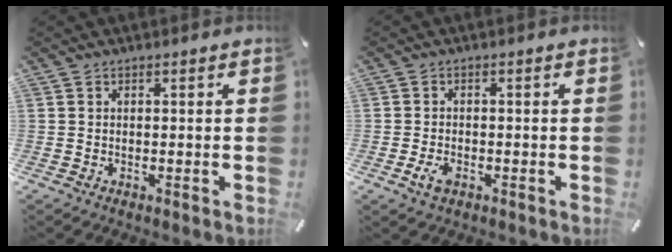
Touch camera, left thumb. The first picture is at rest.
{"total": 2.8, "force": [-1.1, 1.6, 1.9], "torque": [-0.048, -0.002, -0.023]}